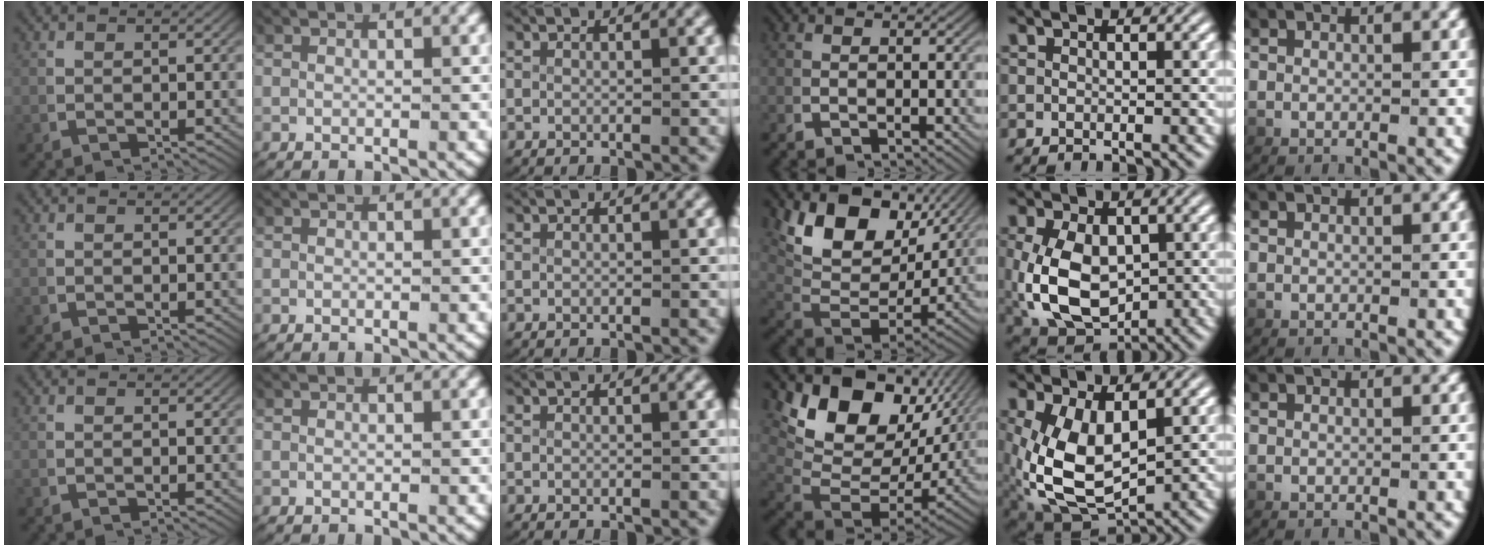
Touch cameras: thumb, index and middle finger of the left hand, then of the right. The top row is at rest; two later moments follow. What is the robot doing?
{"motion": "grasp_and_lifting", "object": "card"}